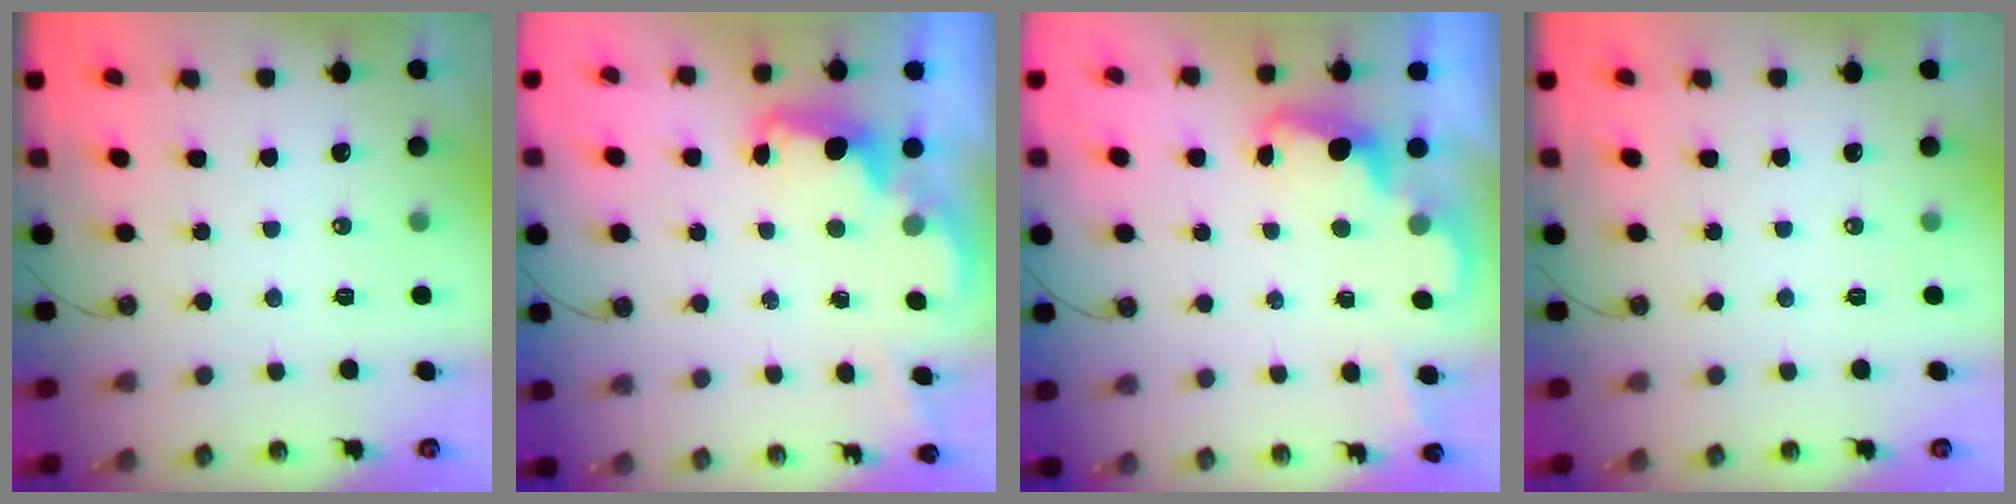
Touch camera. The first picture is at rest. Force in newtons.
{"total": 2.4, "press": 2.4, "slide": 0.6}
{"total": 2.5, "press": 2.4, "slide": 0.5}
{"total": 0.0}